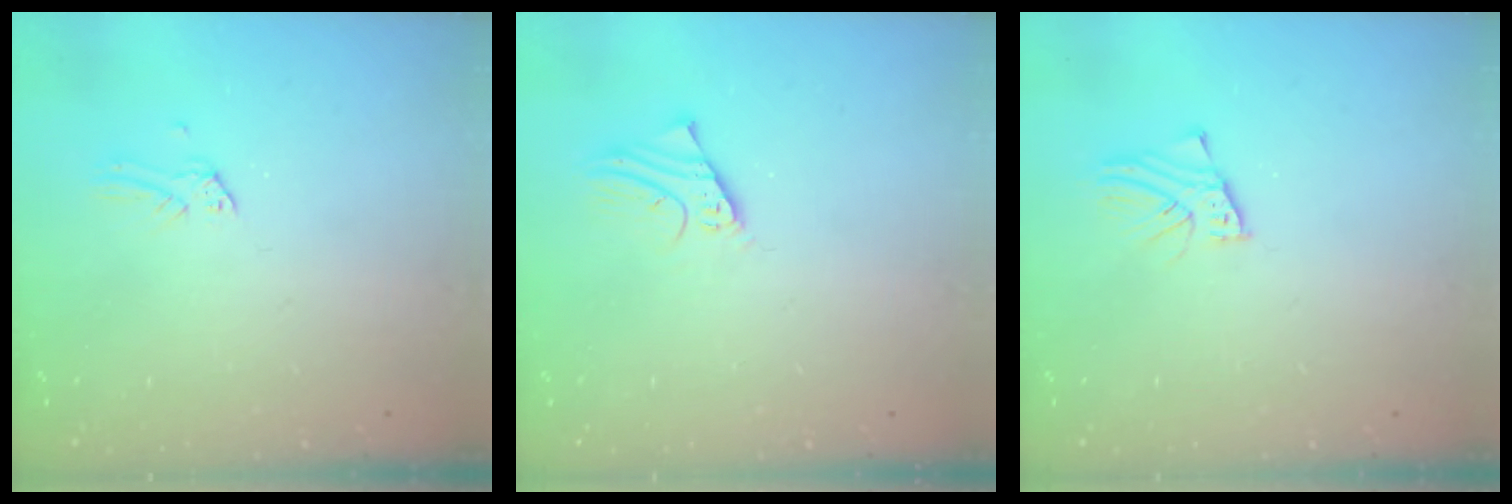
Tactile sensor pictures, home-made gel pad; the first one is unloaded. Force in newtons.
{"total": 2.1, "press": 2.1, "slide": 0.1}
{"total": 2.7, "press": 2.7, "slide": 0.1}